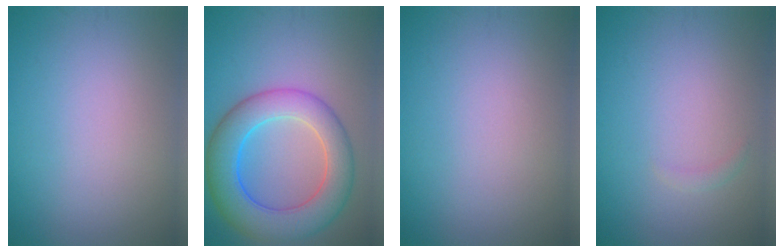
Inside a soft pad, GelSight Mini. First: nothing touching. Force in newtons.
{"total": 8.0, "press": 8.0, "slide": 0.3}
{"total": 0.0}
{"total": 0.7, "press": 0.7, "slide": 0.0}